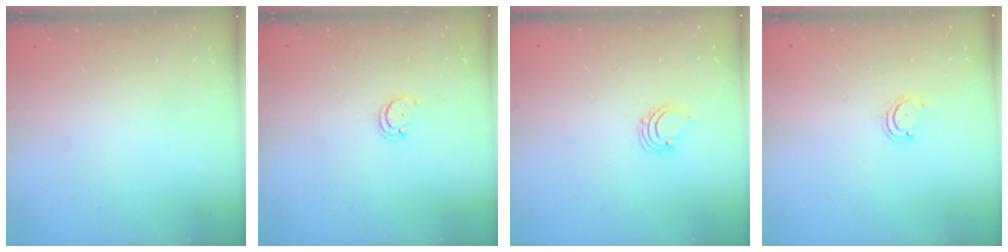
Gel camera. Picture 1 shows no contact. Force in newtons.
{"total": 2.2, "press": 2.2, "slide": 0.4}
{"total": 2.9, "press": 2.9, "slide": 0.2}
{"total": 4.0, "press": 3.9, "slide": 0.4}